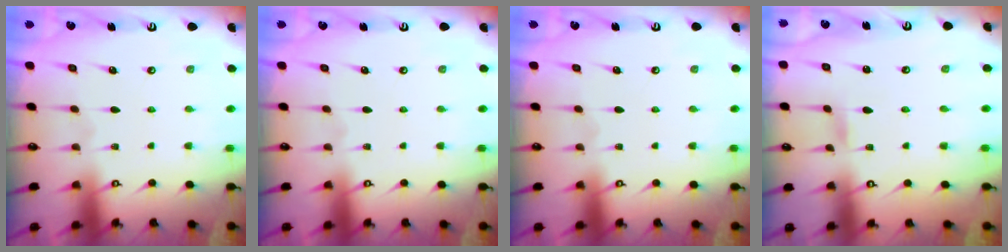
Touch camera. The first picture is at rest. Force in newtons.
{"total": 0.0}
{"total": 0.0}
{"total": 1.7, "press": 1.7, "slide": 0.1}